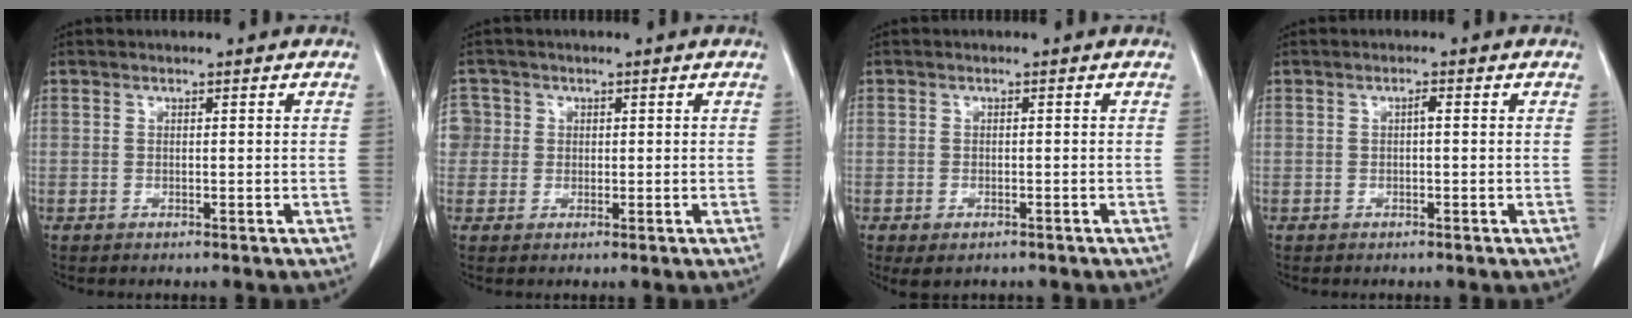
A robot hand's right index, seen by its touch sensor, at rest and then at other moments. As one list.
[{"total": 3.2, "force": [0.3, 3.2, 0.0], "torque": [0.014, 0.011, 0.005]}, {"total": 2.8, "force": [-1.8, 1.4, 1.6], "torque": [-0.026, -0.005, -0.019]}, {"total": 0.8, "force": [0.0, 0.2, 0.8], "torque": [-0.013, 0.002, 0.000]}]